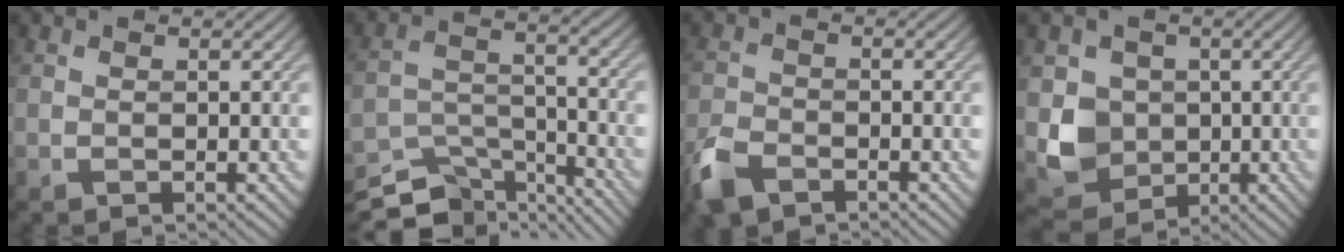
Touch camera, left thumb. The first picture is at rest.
{"total": 11.9, "force": [-10.7, 3.3, 4.2], "torque": [-0.095, -0.009, -0.166]}
{"total": 4.5, "force": [-3.3, 2.0, 2.3], "torque": [-0.051, -0.005, -0.075]}
{"total": 6.1, "force": [0.0, 5.7, 2.3], "torque": [-0.057, -0.015, -0.006]}